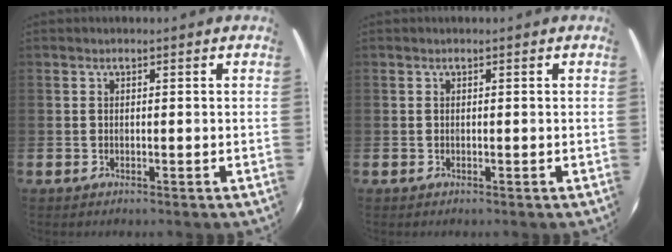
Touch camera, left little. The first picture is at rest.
{"total": 0.0}